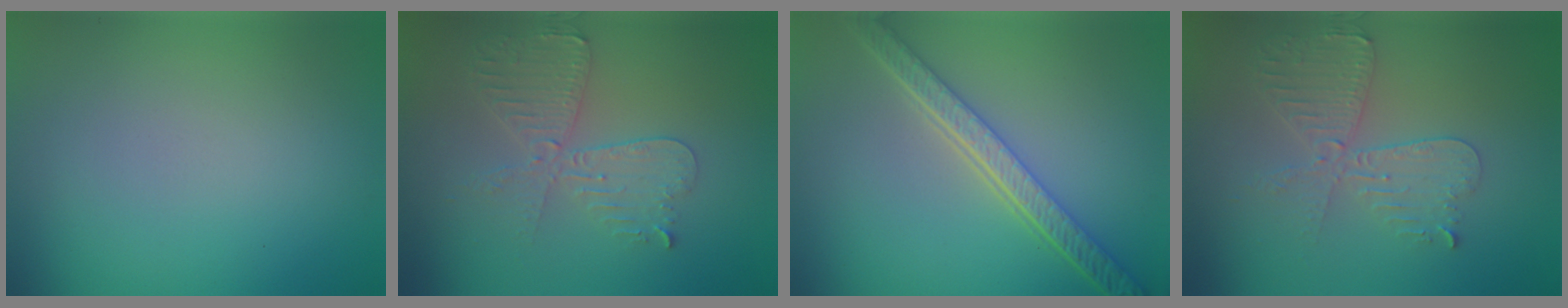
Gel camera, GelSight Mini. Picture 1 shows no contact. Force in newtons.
{"total": 4.4, "press": 3.8, "slide": 2.2}
{"total": 5.4, "press": 4.1, "slide": 3.4}
{"total": 4.4, "press": 3.8, "slide": 2.2}